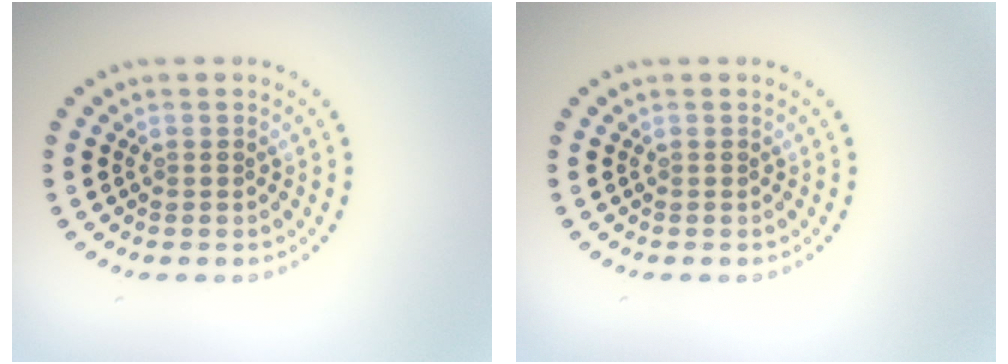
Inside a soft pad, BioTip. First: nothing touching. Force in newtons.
{"total": 0.0}